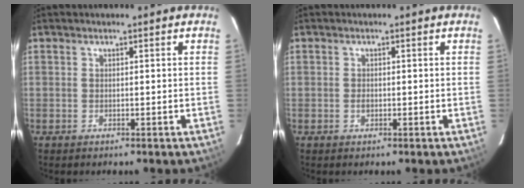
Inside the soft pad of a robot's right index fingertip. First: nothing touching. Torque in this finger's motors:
{"motor_torque": [0.15, 0.10, 0.03, 0.02]}